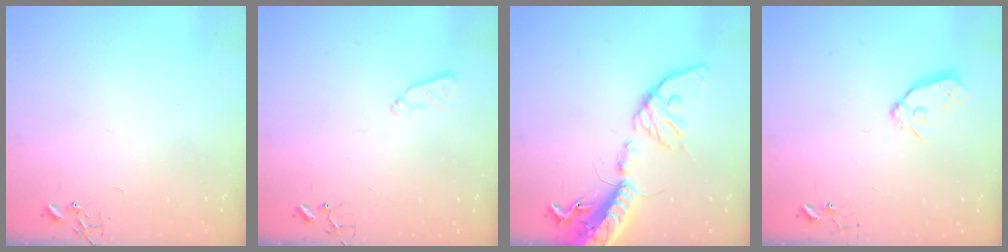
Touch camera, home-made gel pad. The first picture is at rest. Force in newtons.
{"total": 5.2, "press": 5.2, "slide": 0.8}
{"total": 20.9, "press": 20.4, "slide": 4.4}
{"total": 9.5, "press": 9.5, "slide": 0.9}